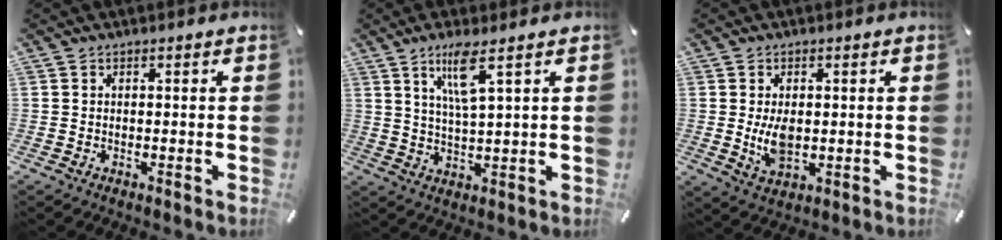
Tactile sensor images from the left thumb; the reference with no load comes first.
{"total": 7.8, "force": [4.3, 1.0, 6.4], "torque": [-0.121, -0.002, 0.070]}
{"total": 5.7, "force": [0.3, 3.5, 4.5], "torque": [-0.105, -0.006, -0.001]}